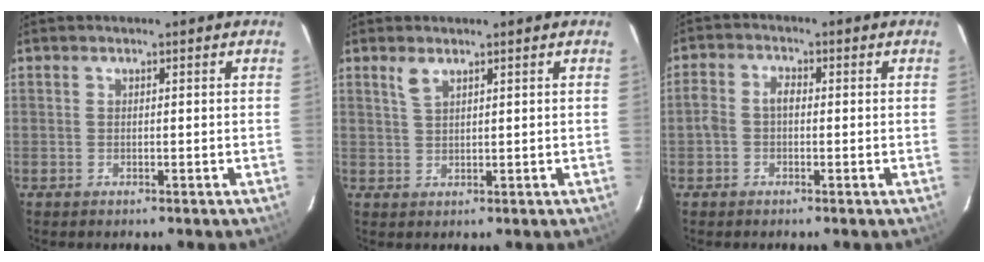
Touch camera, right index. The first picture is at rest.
{"total": 2.2, "force": [1.4, 0.8, 1.4], "torque": [-0.028, 0.003, 0.030]}
{"total": 3.1, "force": [-0.7, 2.1, 2.2], "torque": [-0.044, 0.012, -0.016]}